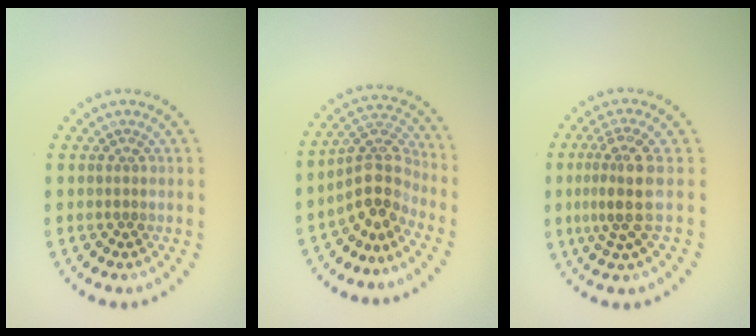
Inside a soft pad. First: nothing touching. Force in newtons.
{"total": 4.0, "press": 3.3, "slide": 2.3}
{"total": 3.6, "press": 3.0, "slide": 2.1}